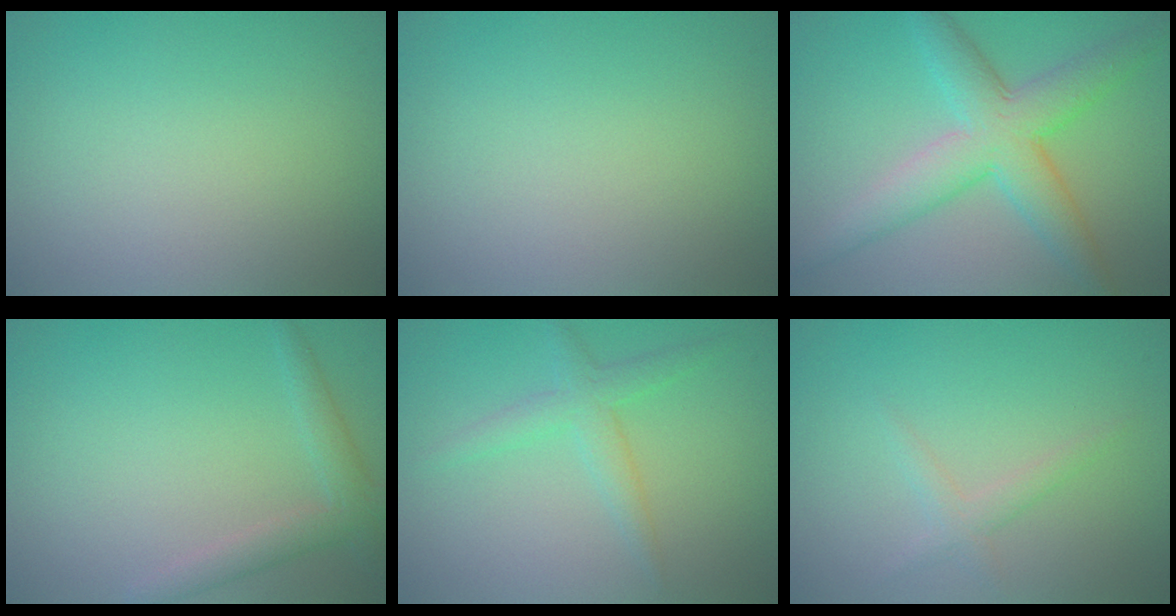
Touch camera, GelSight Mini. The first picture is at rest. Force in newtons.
{"total": 0.0}
{"total": 6.4, "press": 6.4, "slide": 0.1}
{"total": 2.5, "press": 2.5, "slide": 0.2}
{"total": 2.4, "press": 2.4, "slide": 0.1}
{"total": 1.5, "press": 1.5, "slide": 0.1}